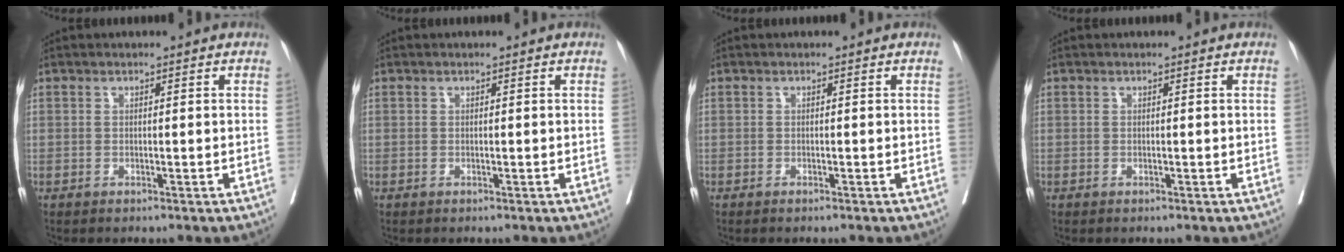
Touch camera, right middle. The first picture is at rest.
{"total": 0.0}
{"total": 0.6, "force": [-0.5, 0.0, 0.4], "torque": [-0.008, -0.002, -0.008]}
{"total": 0.0}